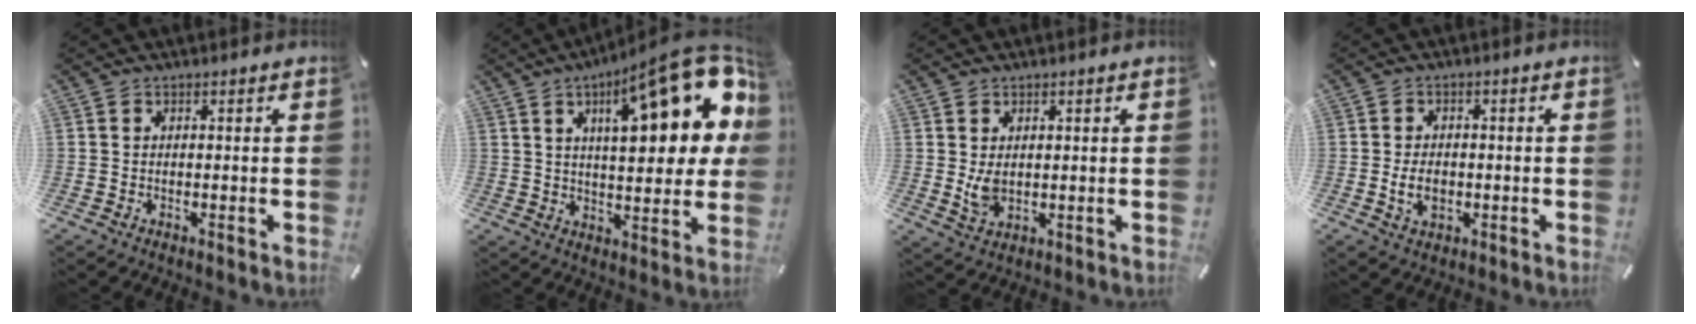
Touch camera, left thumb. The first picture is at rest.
{"total": 26.1, "force": [11.0, 8.7, 22.0], "torque": [-0.318, -0.053, 0.169]}
{"total": 4.8, "force": [0.6, 3.2, 3.5], "torque": [-0.078, -0.007, 0.007]}
{"total": 5.3, "force": [-1.2, 3.6, 3.7], "torque": [-0.085, 0.001, -0.024]}